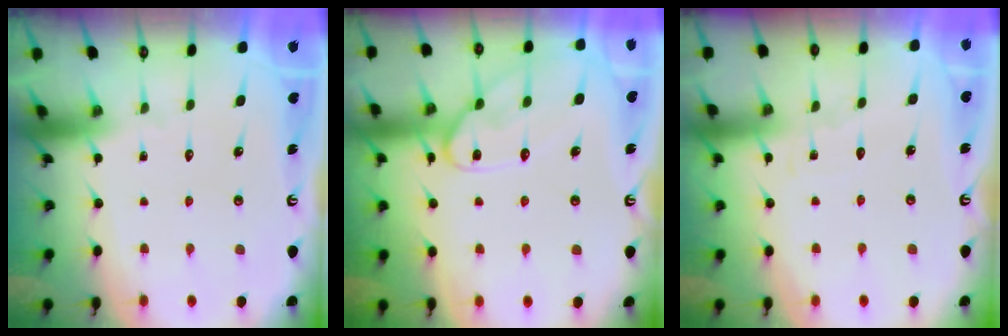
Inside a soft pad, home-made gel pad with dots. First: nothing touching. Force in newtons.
{"total": 12.8, "press": 12.8, "slide": 0.8}
{"total": 3.6, "press": 3.6, "slide": 0.4}